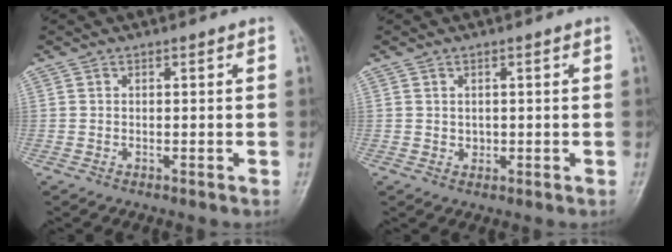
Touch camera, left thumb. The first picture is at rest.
{"total": 1.2, "force": [0.3, 1.1, 0.6], "torque": [-0.004, -0.002, 0.008]}